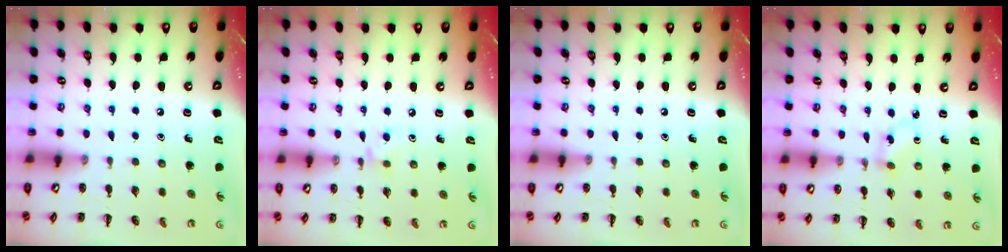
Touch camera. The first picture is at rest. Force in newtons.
{"total": 4.6, "press": 4.3, "slide": 1.7}
{"total": 0.0}
{"total": 2.1, "press": 1.9, "slide": 0.9}